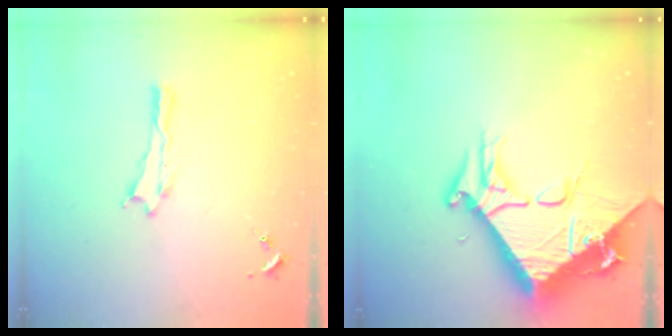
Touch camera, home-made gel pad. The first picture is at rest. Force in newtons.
{"total": 17.0, "press": 16.9, "slide": 1.6}